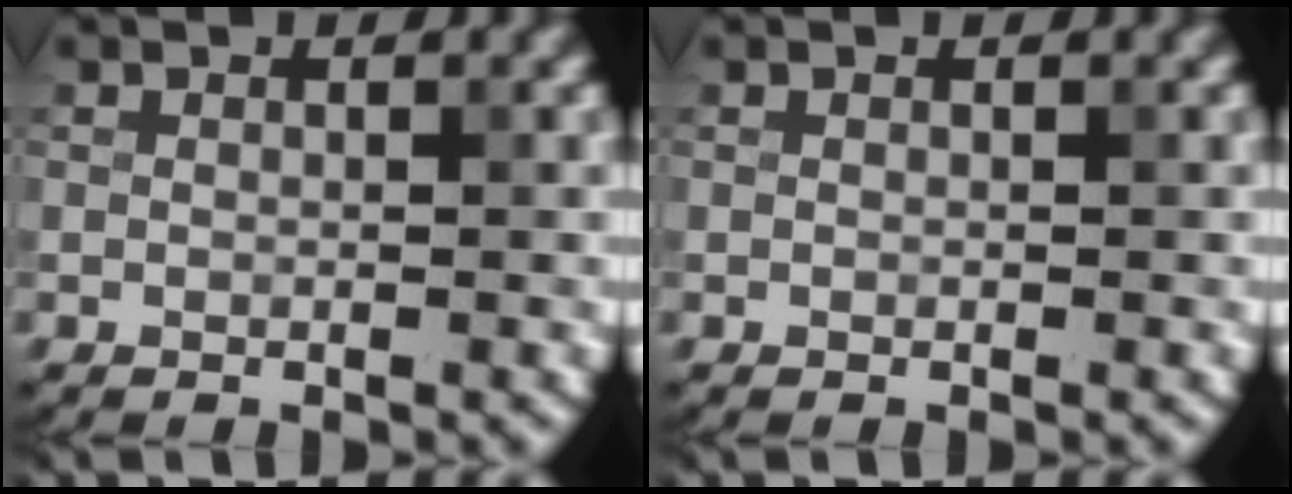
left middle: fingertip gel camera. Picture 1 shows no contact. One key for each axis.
{"total": 0.0}